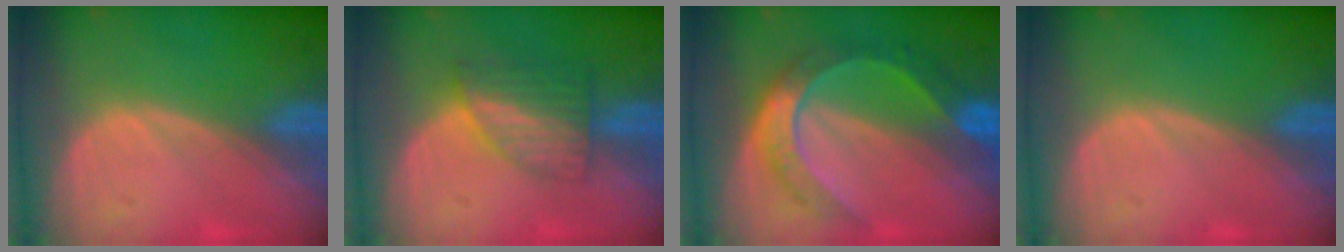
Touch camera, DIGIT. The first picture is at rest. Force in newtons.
{"total": 6.2, "press": 5.6, "slide": 2.7}
{"total": 8.3, "press": 8.3, "slide": 0.9}
{"total": 0.0}